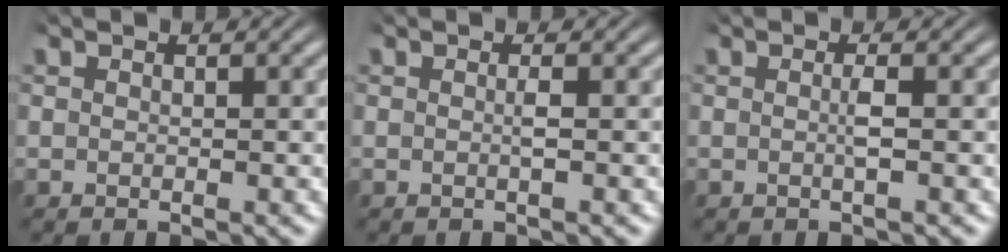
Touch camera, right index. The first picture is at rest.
{"total": 0.7, "force": [-0.2, -0.2, 0.6], "torque": [-0.011, 0.000, -0.006]}
{"total": 1.1, "force": [-0.3, -0.2, 1.0], "torque": [-0.017, 0.000, -0.009]}